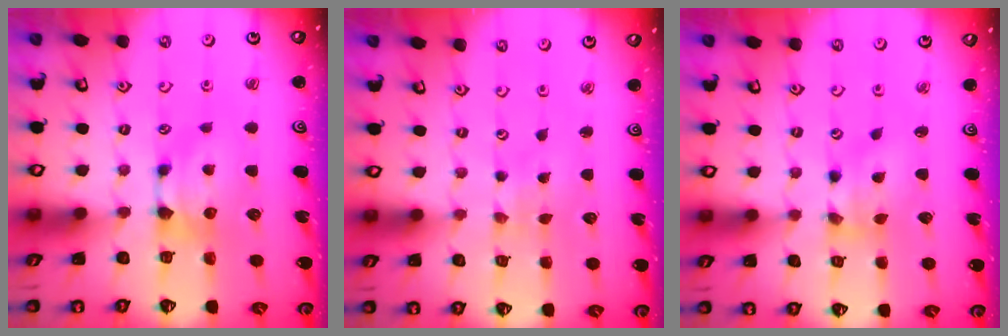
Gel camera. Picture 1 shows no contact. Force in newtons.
{"total": 6.0, "press": 5.6, "slide": 2.0}
{"total": 1.9, "press": 1.3, "slide": 1.3}